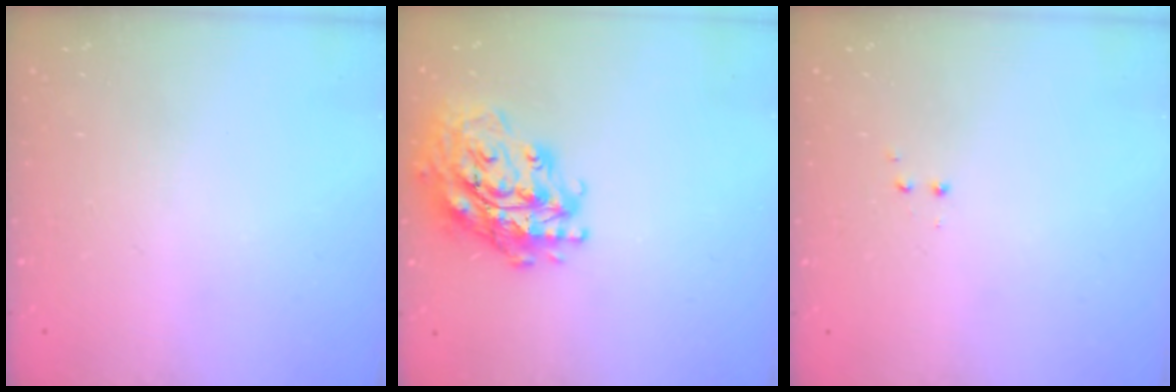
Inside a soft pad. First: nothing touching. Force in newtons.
{"total": 21.0, "press": 20.9, "slide": 2.7}
{"total": 1.2, "press": 1.1, "slide": 0.5}